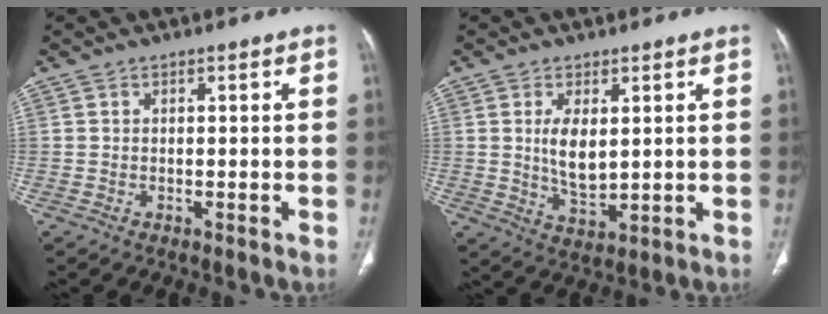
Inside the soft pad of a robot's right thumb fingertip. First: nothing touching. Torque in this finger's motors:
{"motor_torque": [1.58, 3.43, 1.03, -0.20, 0.34]}